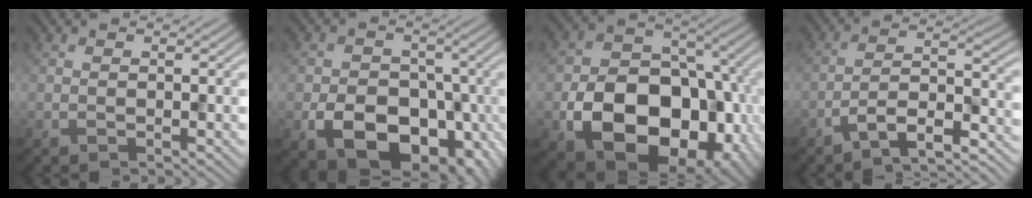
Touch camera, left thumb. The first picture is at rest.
{"total": 11.1, "force": [-4.1, 7.8, 6.8], "torque": [-0.113, -0.031, -0.072]}
{"total": 16.2, "force": [-5.2, 11.4, 10.2], "torque": [-0.156, -0.053, -0.079]}
{"total": 7.7, "force": [-5.9, 1.6, 4.7], "torque": [-0.085, 0.002, -0.106]}